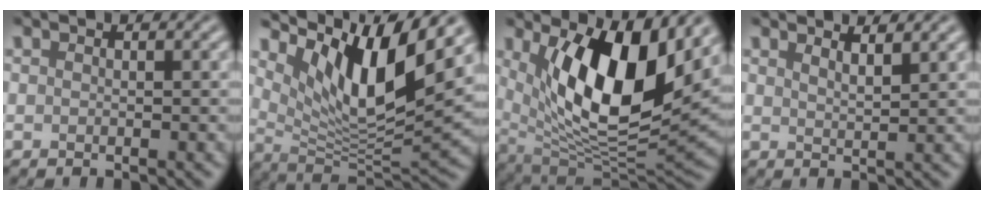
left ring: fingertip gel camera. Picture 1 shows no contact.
{"total": 10.3, "force": [5.3, 2.8, 8.3], "torque": [-0.144, -0.015, 0.104]}
{"total": 11.9, "force": [3.6, 5.0, 10.2], "torque": [-0.170, -0.024, 0.067]}
{"total": 2.2, "force": [1.8, 0.6, 1.2], "torque": [-0.005, 0.005, 0.018]}